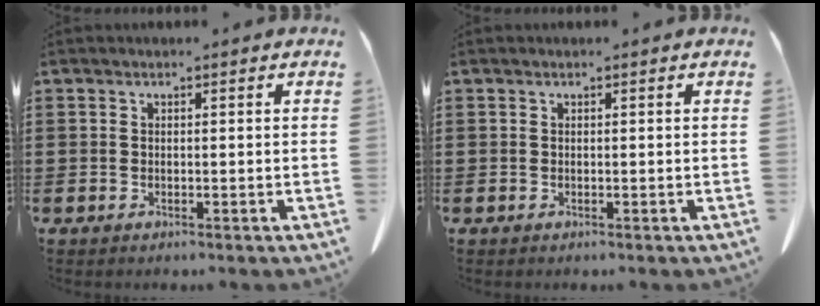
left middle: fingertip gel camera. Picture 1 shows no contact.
{"total": 0.0}